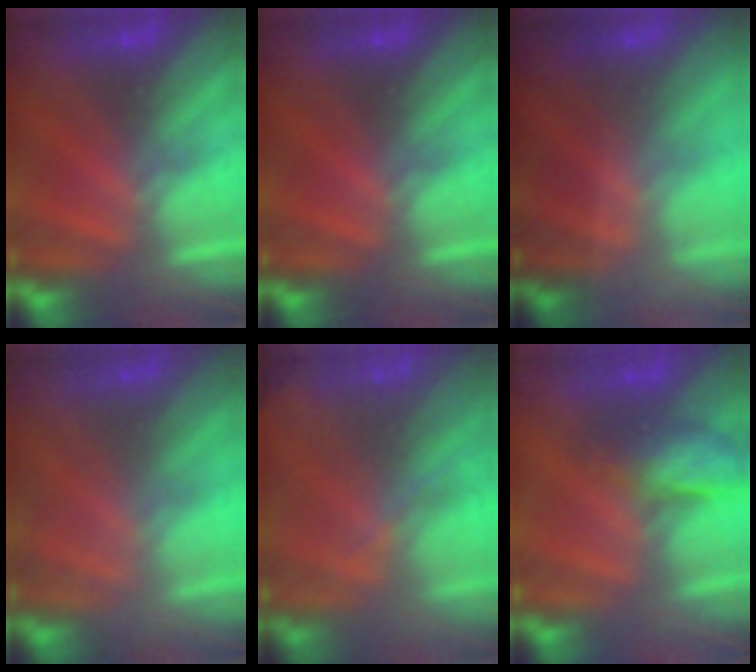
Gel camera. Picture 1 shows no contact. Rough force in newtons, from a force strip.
{"total": 0.0}
{"total": 1.7}
{"total": 2.7}
{"total": 11.2}
{"total": 3.7}